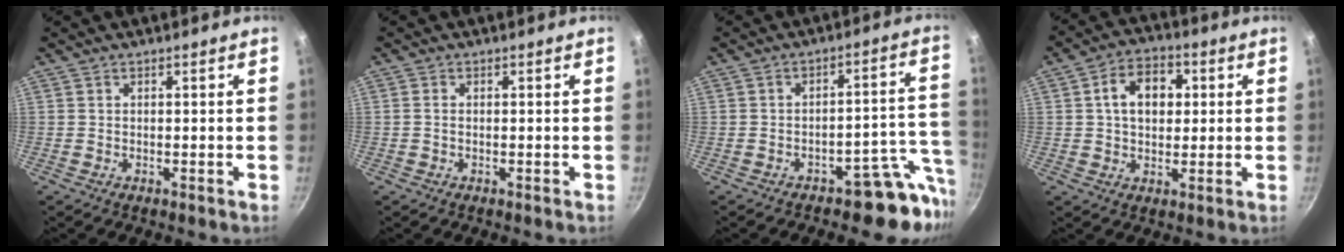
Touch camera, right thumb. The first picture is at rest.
{"total": 0.9, "force": [-0.1, 0.6, 0.7], "torque": [-0.016, 0.003, -0.003]}
{"total": 8.8, "force": [-5.9, 4.2, 5.0], "torque": [0.006, 0.067, -0.080]}
{"total": 9.6, "force": [1.8, 6.8, 6.6], "torque": [-0.079, 0.012, 0.020]}